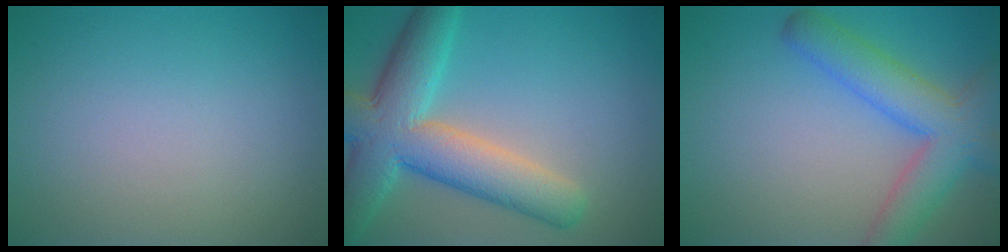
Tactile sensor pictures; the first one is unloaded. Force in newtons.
{"total": 9.0, "press": 8.9, "slide": 0.3}
{"total": 6.2, "press": 6.1, "slide": 0.4}